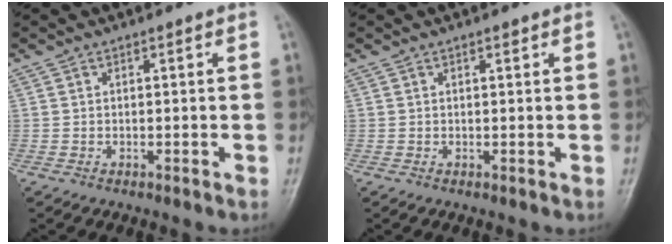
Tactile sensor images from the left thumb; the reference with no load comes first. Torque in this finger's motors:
{"motor_torque": [-0.34, -0.20, -0.17, 0.32, 0.04]}